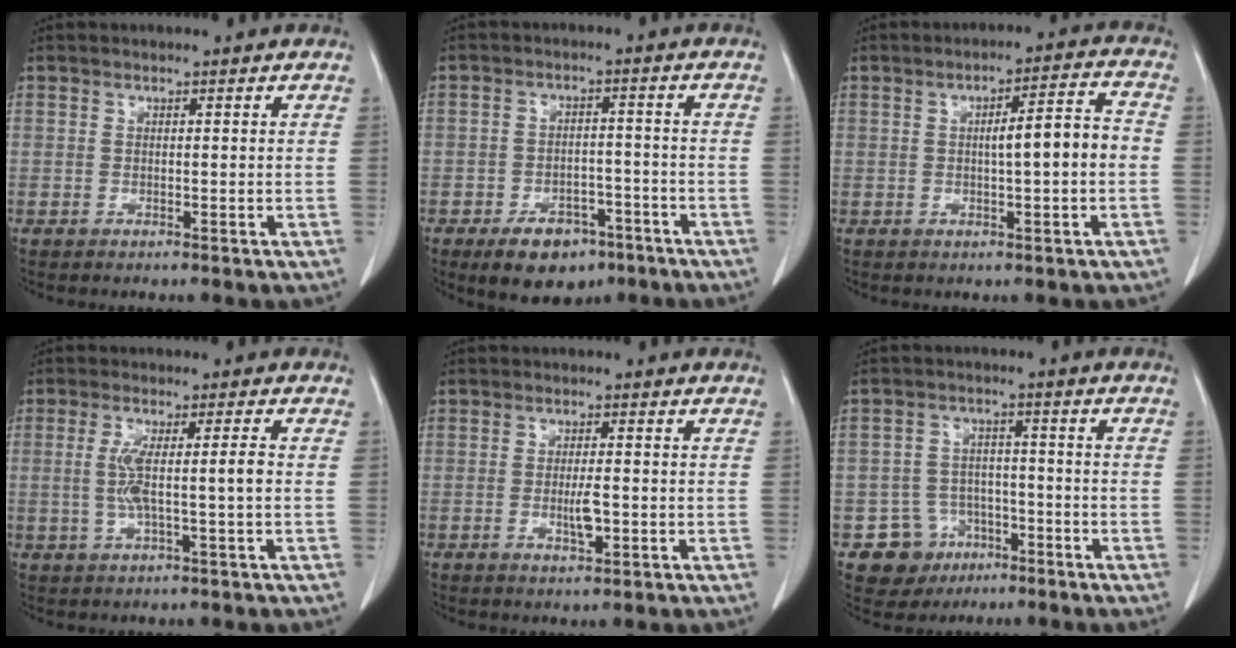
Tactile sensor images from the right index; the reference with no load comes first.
{"total": 8.5, "force": [-5.5, 4.7, 4.4], "torque": [-0.068, 0.003, -0.080]}
{"total": 6.8, "force": [-0.5, 0.7, 6.8], "torque": [-0.103, 0.019, -0.007]}
{"total": 5.7, "force": [-0.4, -0.1, 5.7], "torque": [-0.113, 0.005, -0.004]}
{"total": 3.3, "force": [-0.7, 0.7, 3.2], "torque": [-0.061, -0.003, -0.011]}
{"total": 7.2, "force": [-3.6, 6.2, 0.8], "torque": [-0.007, 0.012, -0.048]}